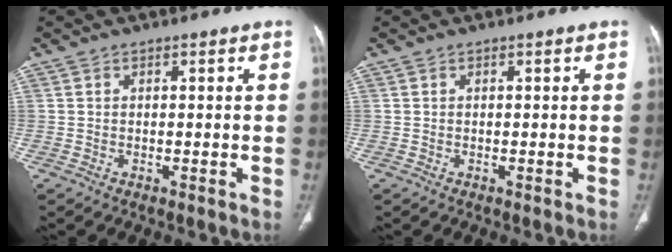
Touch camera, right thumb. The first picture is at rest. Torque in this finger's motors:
{"motor_torque": [-0.12, 0.26, -0.47, 0.37, 0.00]}